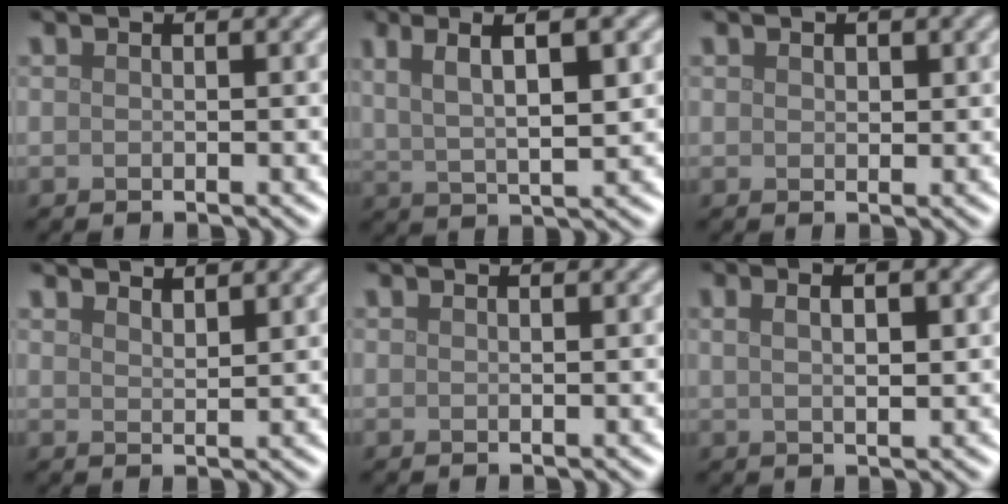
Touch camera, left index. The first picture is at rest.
{"total": 6.1, "force": [2.5, 1.6, 5.3], "torque": [-0.091, 0.002, 0.046]}
{"total": 0.8, "force": [0.4, 0.5, 0.4], "torque": [-0.007, -0.002, 0.007]}
{"total": 2.6, "force": [2.4, 0.4, 0.8], "torque": [-0.005, 0.005, 0.034]}
{"total": 0.0}
{"total": 3.5, "force": [1.4, 1.3, 3.0], "torque": [-0.037, 0.004, 0.011]}